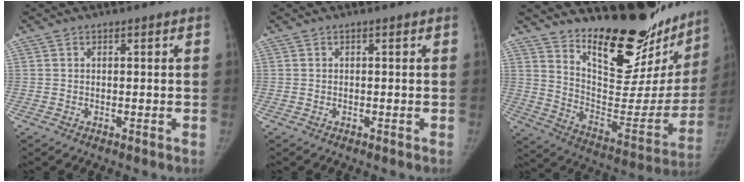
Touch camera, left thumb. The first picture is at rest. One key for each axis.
{"total": 0.0}
{"total": 27.4, "fx": 22.1, "fy": 9.8, "fz": 13.0, "tx": -0.146, "ty": -0.154, "tz": 0.322}